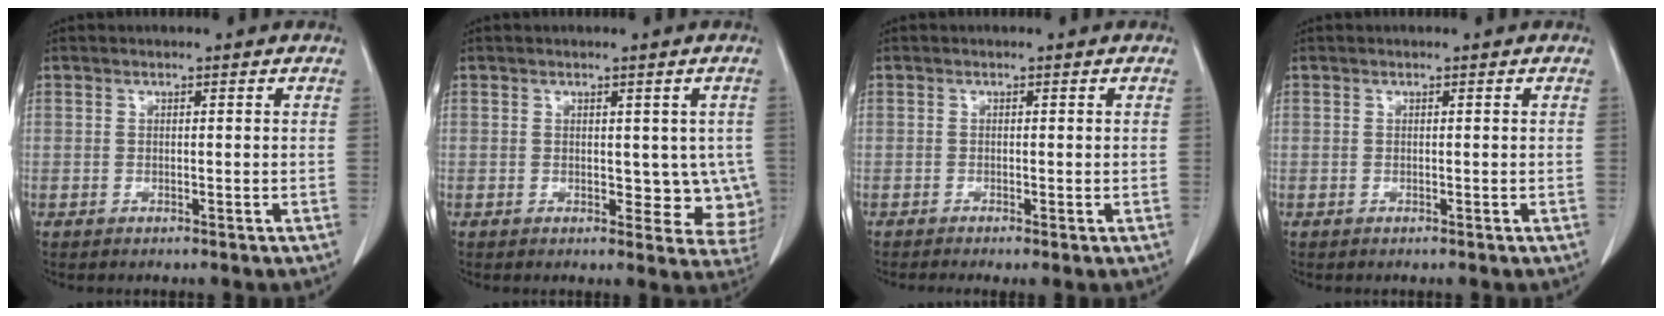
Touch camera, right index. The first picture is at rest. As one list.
[{"total": 6.2, "force": [0.1, 4.1, 4.7], "torque": [-0.024, -0.002, 0.005]}, {"total": 1.4, "force": [-0.8, 0.2, 1.1], "torque": [-0.021, -0.005, -0.015]}, {"total": 0.0}]